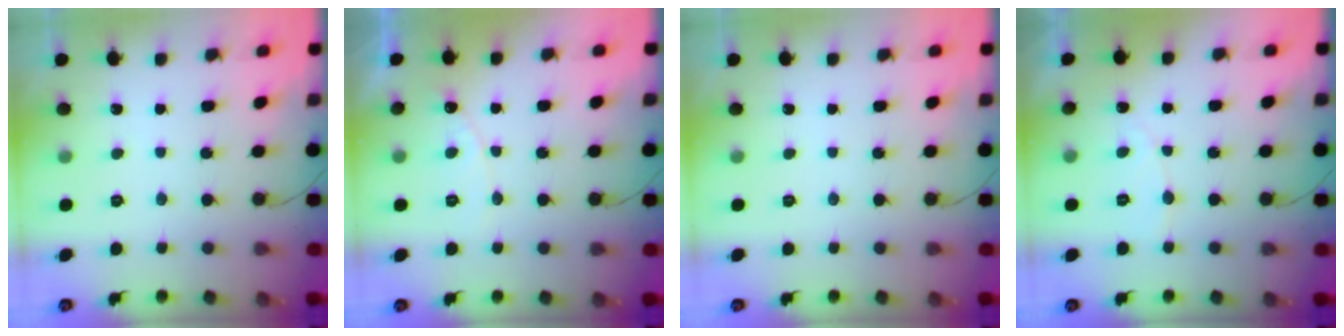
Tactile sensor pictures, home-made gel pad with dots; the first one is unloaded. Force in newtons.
{"total": 5.4, "press": 5.4, "slide": 0.4}
{"total": 0.0}
{"total": 3.8, "press": 3.8, "slide": 0.3}